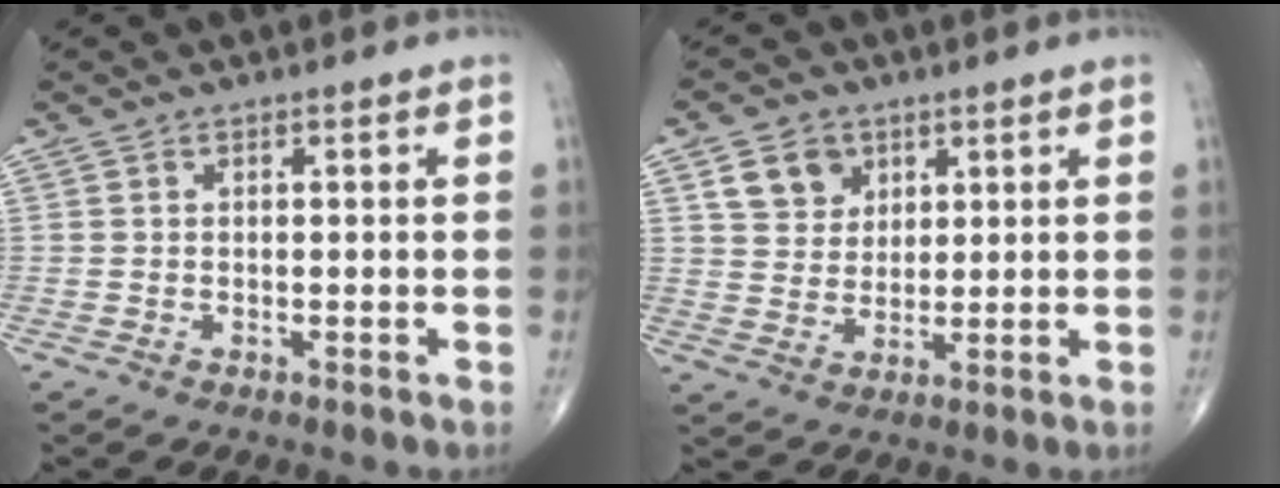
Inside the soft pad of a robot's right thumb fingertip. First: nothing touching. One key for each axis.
{"total": 7.1, "fx": 3.3, "fy": 5.7, "fz": 2.6, "tx": -0.019, "ty": -0.015, "tz": 0.061}